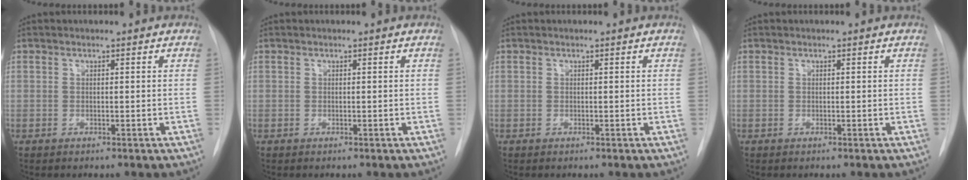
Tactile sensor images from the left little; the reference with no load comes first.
{"total": 0.0}
{"total": 0.0}
{"total": 0.0}